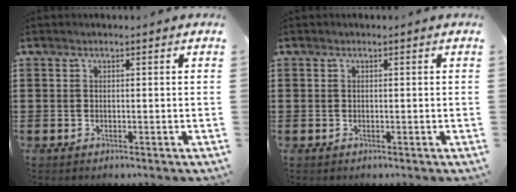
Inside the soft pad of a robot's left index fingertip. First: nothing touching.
{"total": 0.0}